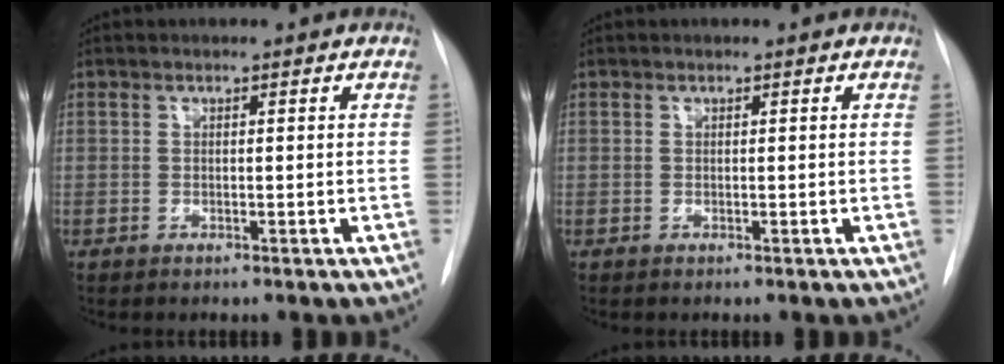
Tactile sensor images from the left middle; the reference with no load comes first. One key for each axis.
{"total": 0.0}